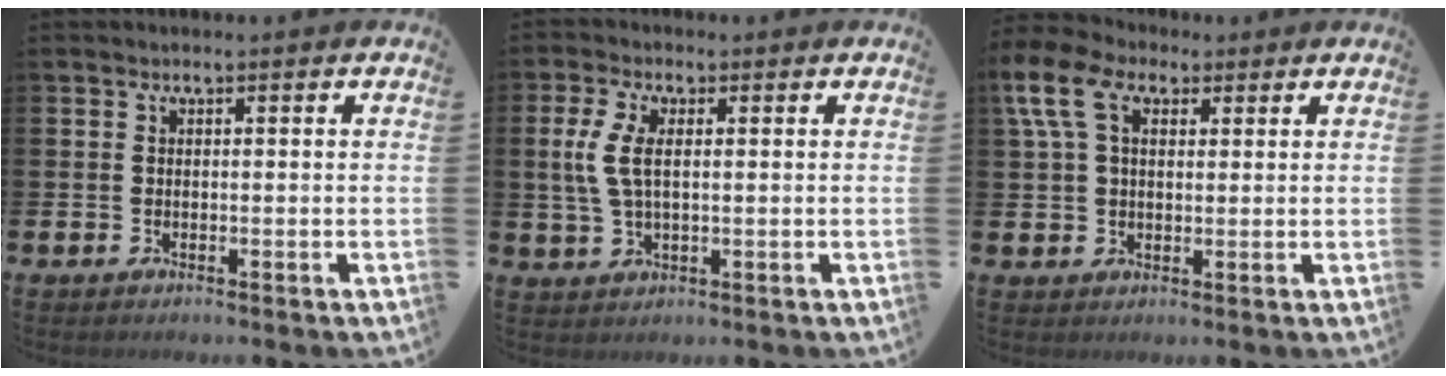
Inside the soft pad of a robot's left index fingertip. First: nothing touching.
{"total": 5.2, "force": [1.4, 2.4, 4.4], "torque": [-0.108, 0.010, 0.022]}
{"total": 7.6, "force": [4.5, 4.6, 3.9], "torque": [-0.097, 0.001, 0.084]}